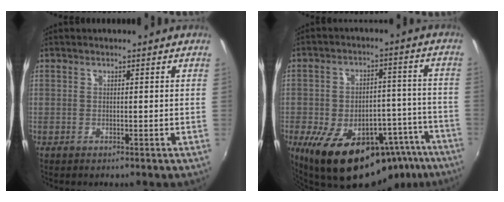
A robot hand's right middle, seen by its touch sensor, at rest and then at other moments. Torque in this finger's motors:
{"motor_torque": [1.56, -0.58, 1.05, 0.21]}